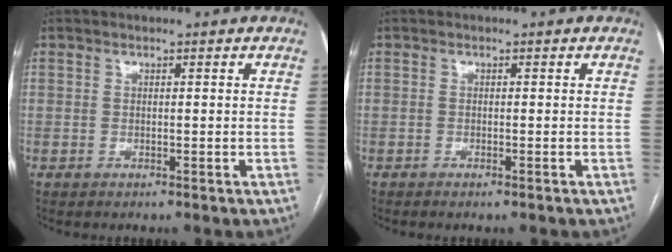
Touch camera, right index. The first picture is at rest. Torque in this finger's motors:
{"motor_torque": [-0.07, -0.02, -0.02, 0.01]}